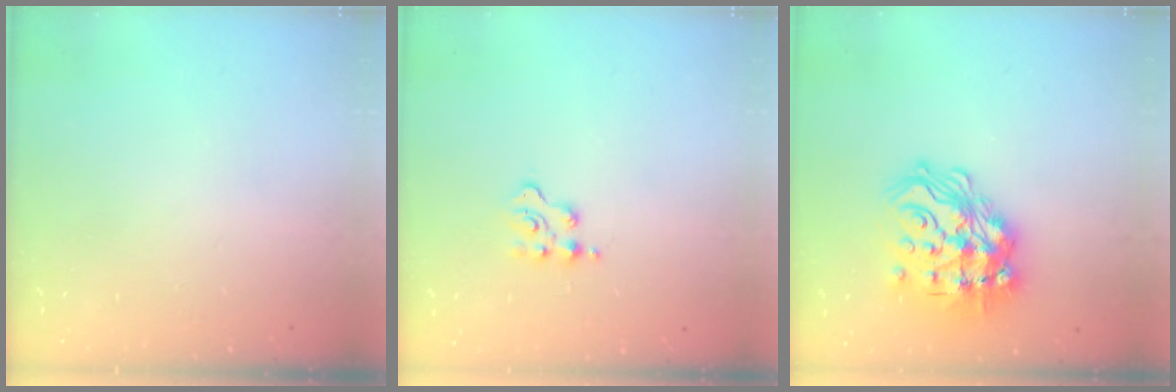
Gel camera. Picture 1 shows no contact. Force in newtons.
{"total": 2.9, "press": 2.9, "slide": 0.5}
{"total": 22.3, "press": 22.2, "slide": 1.4}